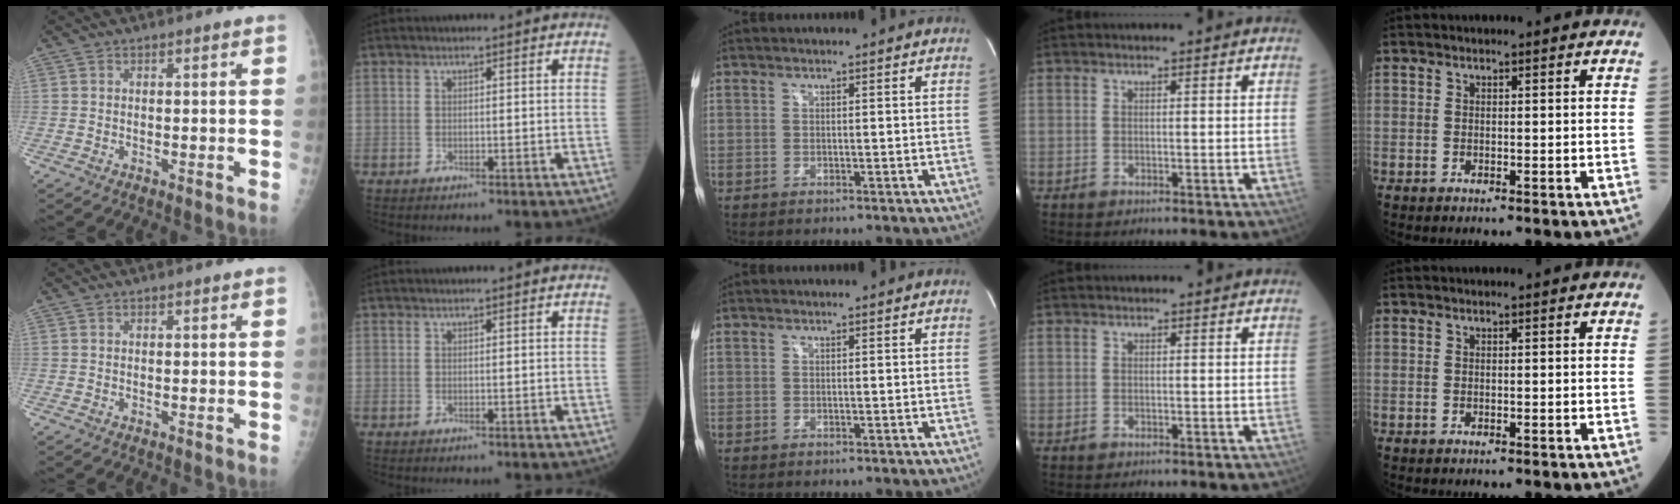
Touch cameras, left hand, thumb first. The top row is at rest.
{}